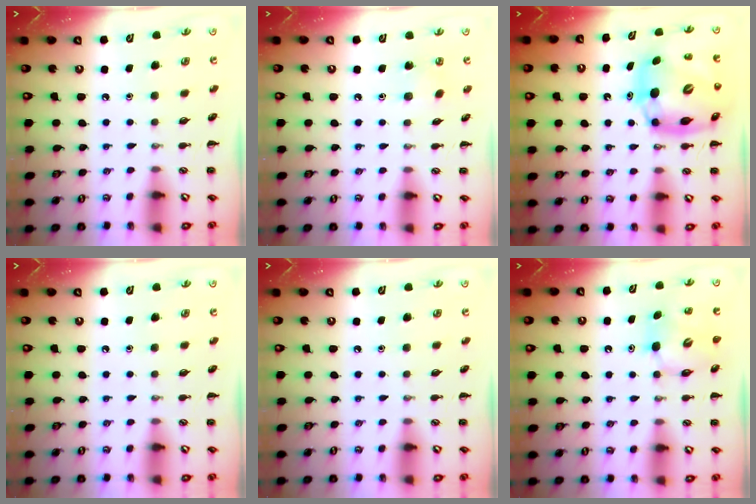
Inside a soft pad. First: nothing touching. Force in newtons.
{"total": 3.5, "press": 3.4, "slide": 0.9}
{"total": 12.3, "press": 11.8, "slide": 3.5}
{"total": 0.0}
{"total": 0.0}
{"total": 5.5, "press": 5.4, "slide": 0.7}